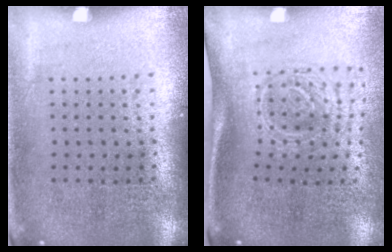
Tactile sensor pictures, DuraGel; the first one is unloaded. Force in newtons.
{"total": 1.7, "press": 1.2, "slide": 1.2}